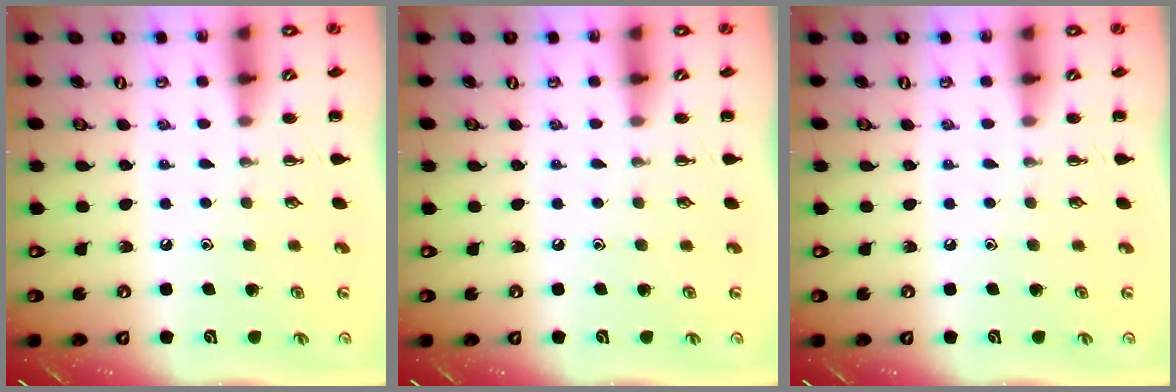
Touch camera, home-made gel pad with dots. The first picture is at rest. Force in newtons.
{"total": 0.0}
{"total": 0.0}